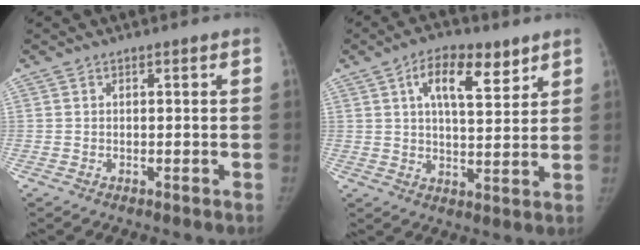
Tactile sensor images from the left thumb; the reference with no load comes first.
{"total": 10.6, "force": [5.5, 4.6, 7.8], "torque": [-0.105, -0.023, 0.089]}